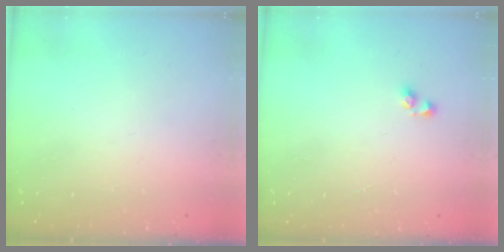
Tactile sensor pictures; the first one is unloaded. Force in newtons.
{"total": 3.0, "press": 3.0, "slide": 0.1}